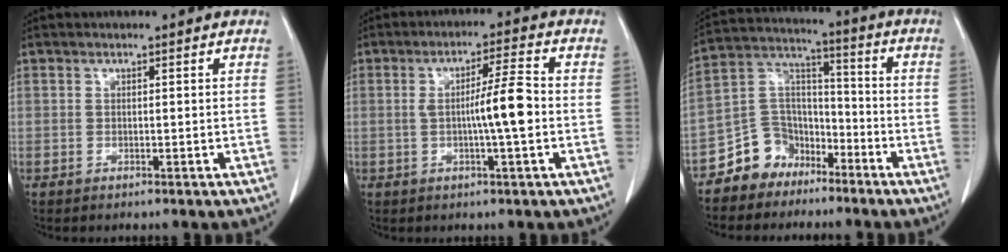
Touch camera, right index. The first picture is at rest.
{"total": 6.9, "force": [-0.7, -0.2, 6.9], "torque": [-0.112, 0.005, -0.014]}
{"total": 9.2, "force": [-6.4, 6.4, 1.5], "torque": [-0.029, 0.047, -0.117]}